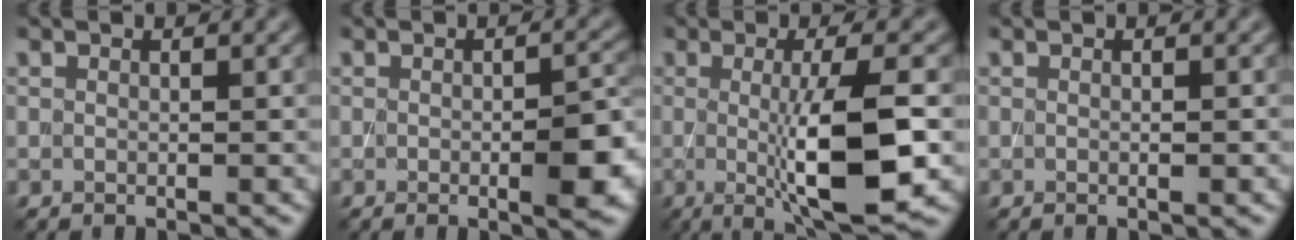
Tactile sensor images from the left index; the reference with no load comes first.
{"total": 4.1, "force": [-0.7, 1.1, 3.9], "torque": [-0.056, -0.004, -0.008]}
{"total": 8.9, "force": [-0.8, 2.0, 8.6], "torque": [-0.122, -0.014, -0.008]}
{"total": 0.7, "force": [0.0, 0.2, 0.6], "torque": [-0.005, -0.002, 0.000]}